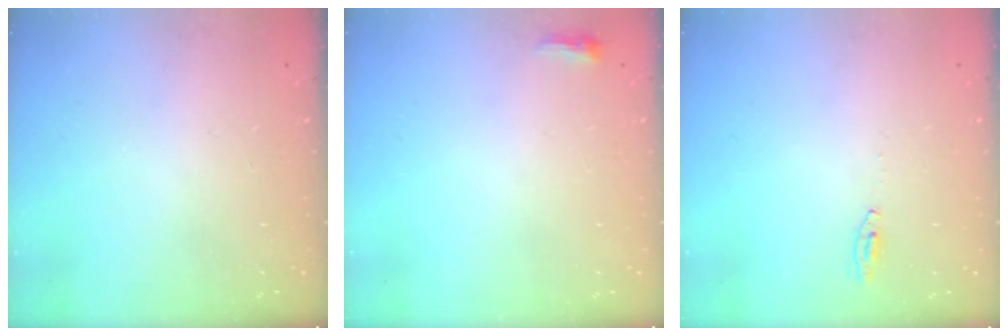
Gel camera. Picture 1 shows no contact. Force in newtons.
{"total": 2.9, "press": 2.8, "slide": 0.8}
{"total": 2.2, "press": 2.2, "slide": 0.2}